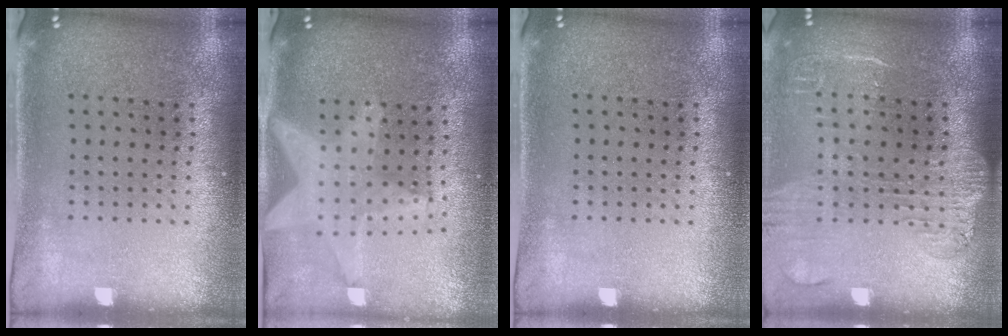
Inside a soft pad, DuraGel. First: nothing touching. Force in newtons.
{"total": 2.3, "press": 1.9, "slide": 1.3}
{"total": 0.0}
{"total": 1.9, "press": 1.6, "slide": 1.0}